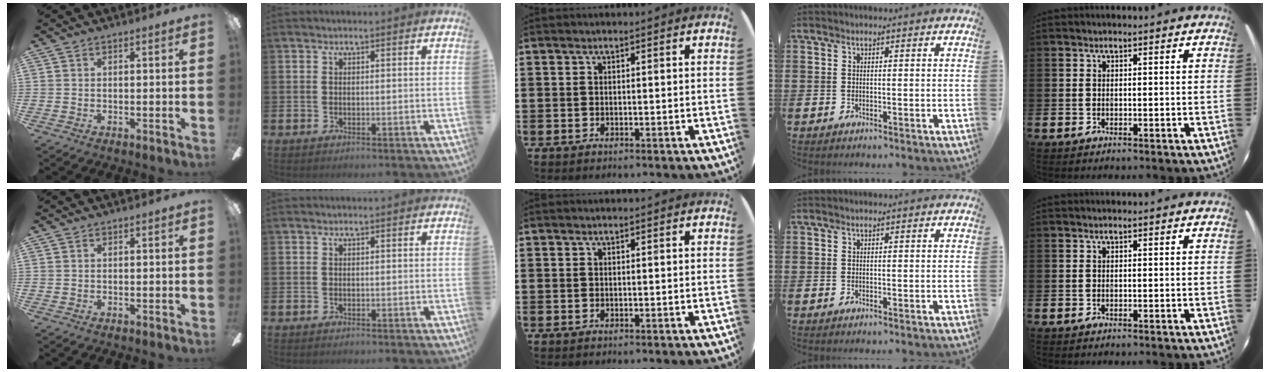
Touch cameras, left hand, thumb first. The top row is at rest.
{}